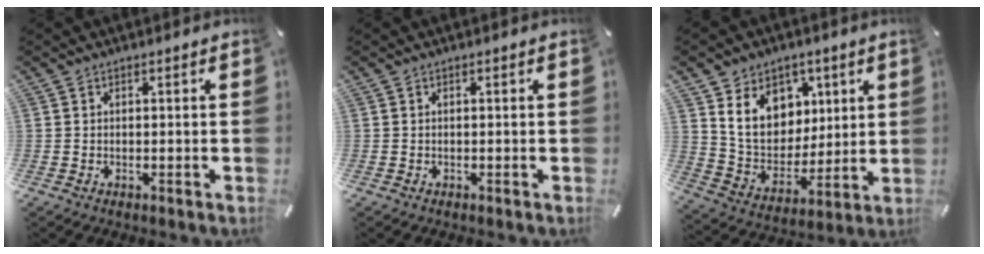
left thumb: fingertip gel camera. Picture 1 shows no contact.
{"total": 0.0}
{"total": 14.2, "force": [5.5, 11.7, 5.8], "torque": [-0.103, -0.025, 0.112]}